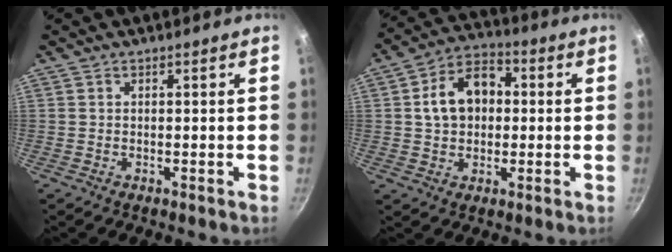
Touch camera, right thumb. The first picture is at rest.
{"total": 11.5, "force": [1.2, 8.5, 7.7], "torque": [-0.097, 0.026, 0.008]}